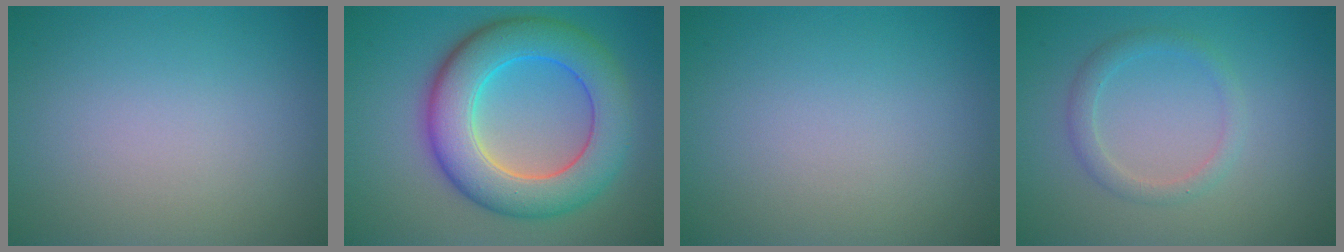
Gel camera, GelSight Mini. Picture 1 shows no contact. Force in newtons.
{"total": 9.1, "press": 9.1, "slide": 0.1}
{"total": 0.0}
{"total": 1.9, "press": 1.9, "slide": 0.1}